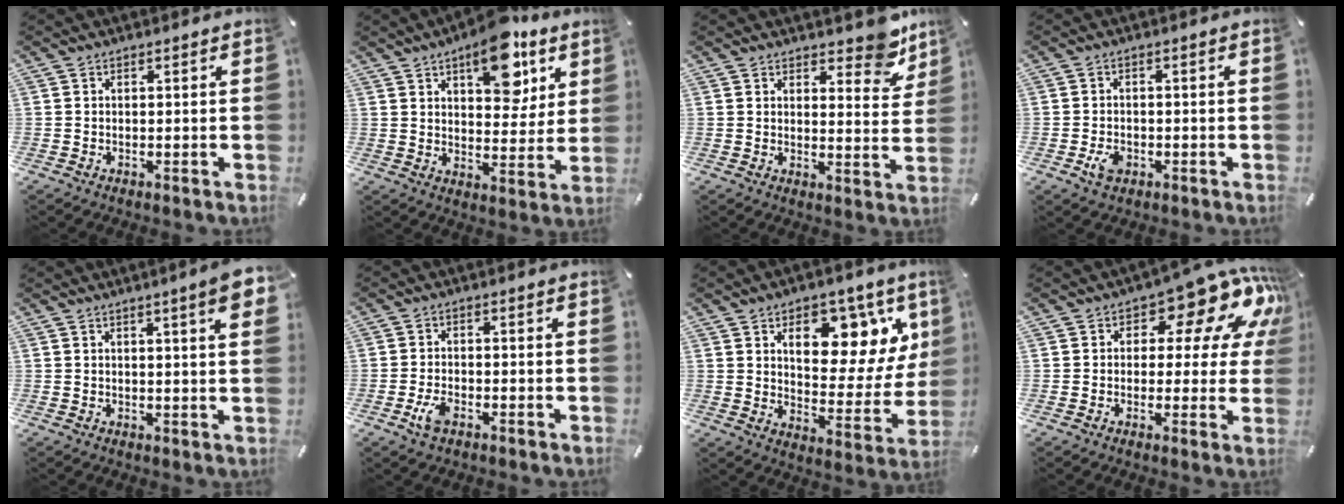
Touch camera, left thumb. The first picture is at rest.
{"total": 14.7, "force": [8.3, 7.5, 9.6], "torque": [-0.123, -0.035, 0.139]}
{"total": 8.8, "force": [6.8, 4.2, 3.7], "torque": [-0.022, -0.049, 0.117]}
{"total": 3.4, "force": [-1.4, 2.5, 1.9], "torque": [-0.047, 0.003, -0.026]}
{"total": 6.5, "force": [2.9, 0.7, 5.8], "torque": [-0.088, -0.007, 0.044]}
{"total": 4.1, "force": [-2.1, 2.2, 2.8], "torque": [-0.072, 0.000, -0.042]}
{"total": 15.3, "force": [8.5, 8.8, 9.2], "torque": [-0.110, -0.060, 0.142]}
{"total": 14.9, "force": [7.7, 7.4, 10.4], "torque": [-0.134, -0.057, 0.127]}